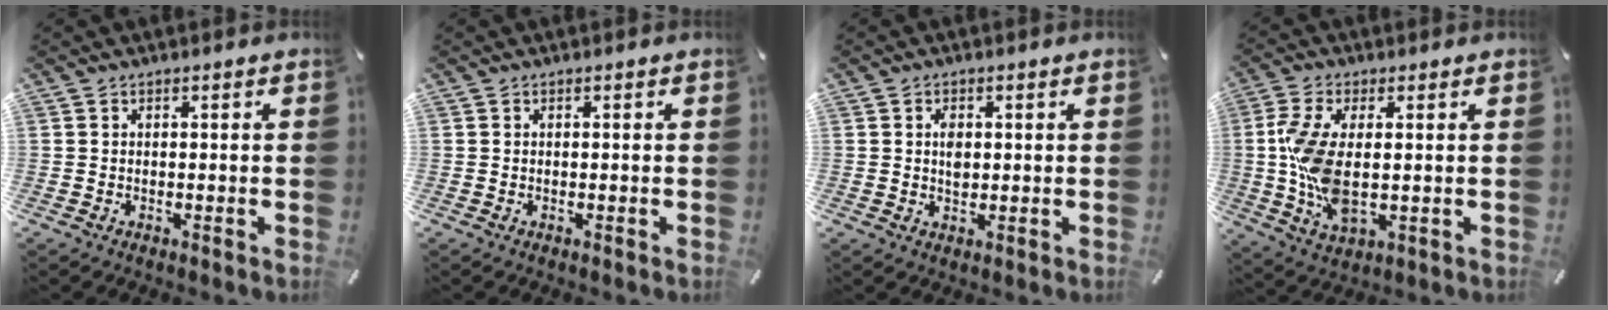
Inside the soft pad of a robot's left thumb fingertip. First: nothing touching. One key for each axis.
{"total": 0.0}
{"total": 2.9, "fx": 0.4, "fy": 2.0, "fz": 2.0, "tx": -0.035, "ty": 0.003, "tz": 0.003}
{"total": 12.2, "fx": 0.2, "fy": 6.0, "fz": 10.7, "tx": -0.238, "ty": -0.013, "tz": 0.006}